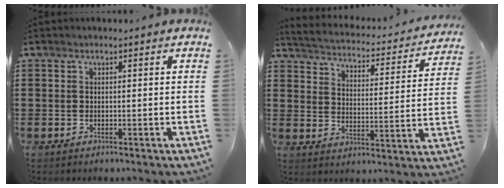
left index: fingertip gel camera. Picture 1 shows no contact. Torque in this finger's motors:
{"motor_torque": [2.01, -0.13, 0.05, -0.03]}